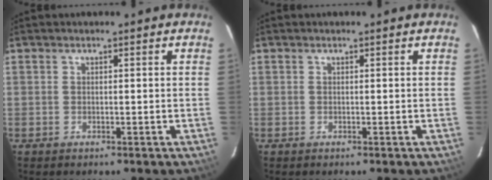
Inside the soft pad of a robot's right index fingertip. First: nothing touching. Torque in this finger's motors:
{"motor_torque": [-0.05, 0.03, 0.02, 0.00]}